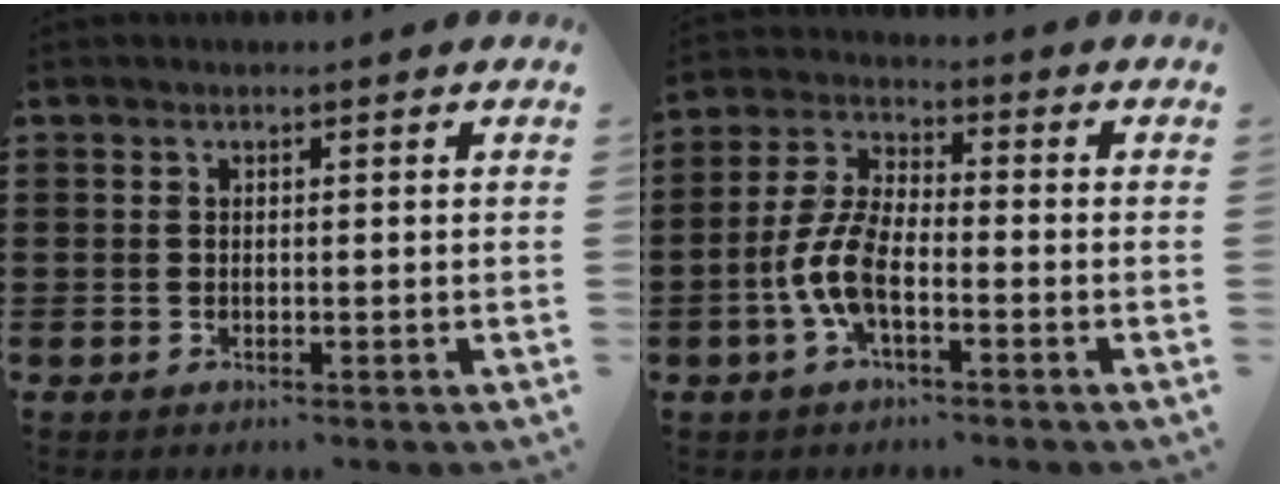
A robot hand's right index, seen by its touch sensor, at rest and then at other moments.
{"total": 7.1, "force": [-2.6, 2.8, 6.0], "torque": [-0.149, -0.008, -0.057]}